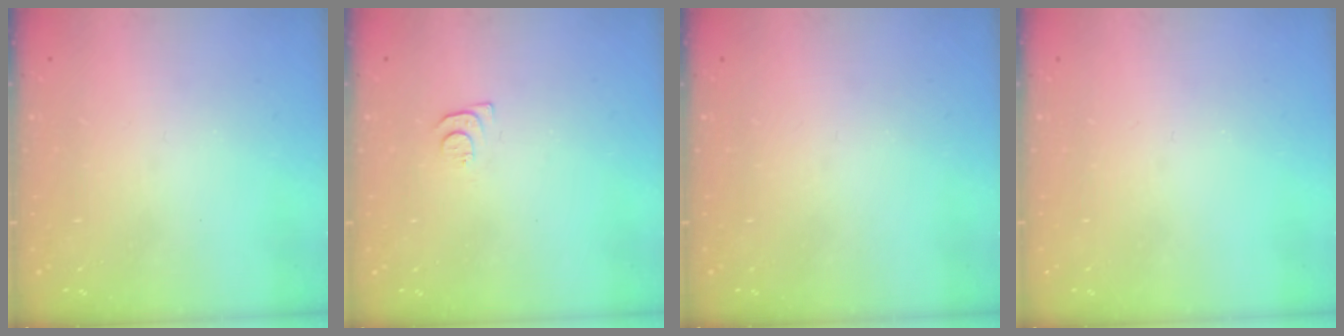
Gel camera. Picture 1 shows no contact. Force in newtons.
{"total": 4.6, "press": 4.6, "slide": 0.6}
{"total": 0.0}
{"total": 0.0}